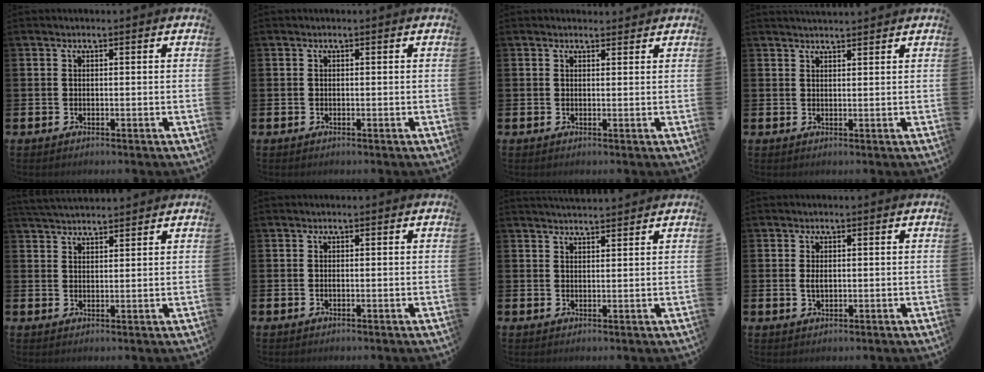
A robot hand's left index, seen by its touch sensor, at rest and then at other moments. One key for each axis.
{"total": 0.0}
{"total": 1.0, "fx": 1.0, "fy": 0.3, "fz": 0.1, "tx": 0.012, "ty": -0.001, "tz": 0.015}
{"total": 1.9, "fx": 1.9, "fy": 0.1, "fz": 0.2, "tx": 0.010, "ty": -0.013, "tz": 0.032}
{"total": 3.5, "fx": 3.5, "fy": 0.4, "fz": 0.4, "tx": -0.008, "ty": -0.016, "tz": 0.064}
{"total": 0.0}
{"total": 2.7, "fx": 2.7, "fy": 0.1, "fz": 0.2, "tx": 0.007, "ty": -0.018, "tz": 0.045}
{"total": 1.5, "fx": 0.2, "fy": 0.8, "fz": 1.2, "tx": -0.012, "ty": 0.000, "tz": -0.001}